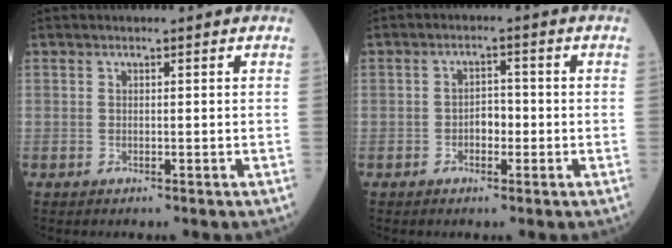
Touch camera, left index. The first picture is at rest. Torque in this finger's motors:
{"motor_torque": [-0.18, 0.16, 0.00, 0.00]}